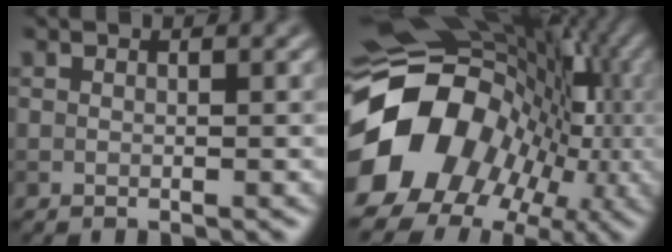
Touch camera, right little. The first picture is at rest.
{"total": 17.0, "force": [-3.2, 13.7, 9.5], "torque": [-0.182, -0.017, -0.053]}